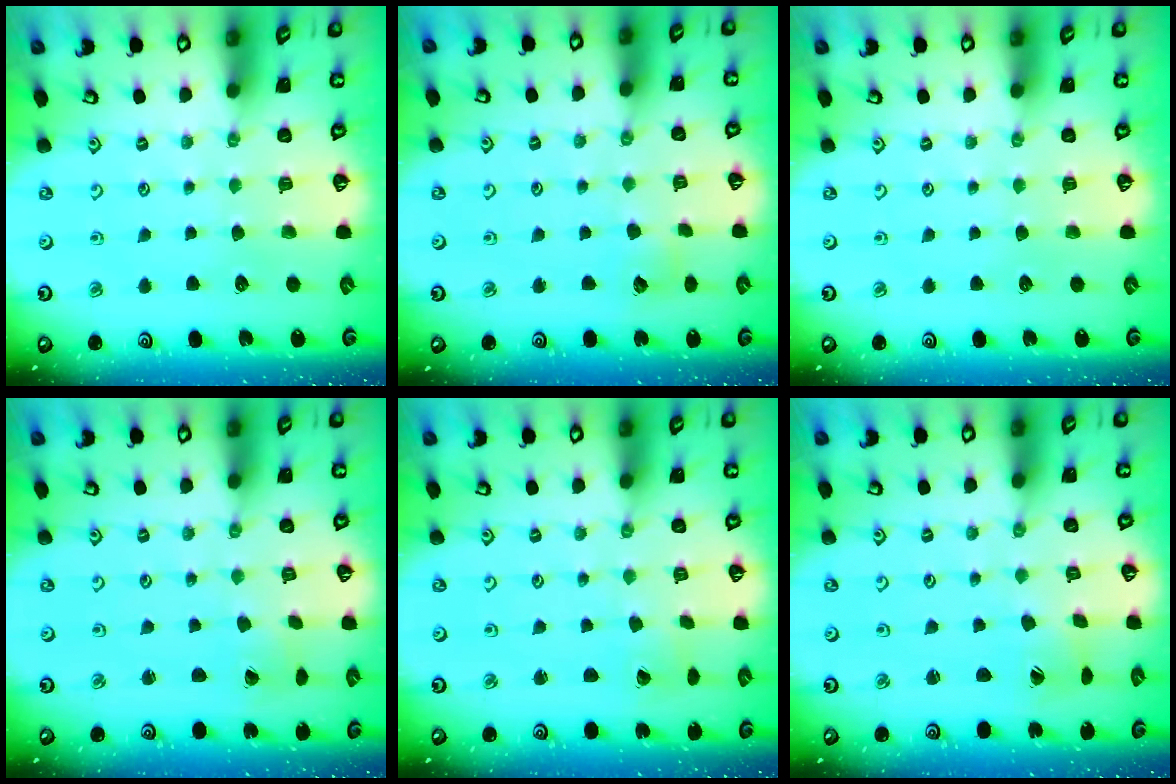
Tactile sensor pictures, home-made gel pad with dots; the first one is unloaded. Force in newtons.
{"total": 3.3, "press": 3.3, "slide": 0.3}
{"total": 0.0}
{"total": 0.8, "press": 0.8, "slide": 0.0}
{"total": 1.9, "press": 1.9, "slide": 0.0}
{"total": 1.9, "press": 1.8, "slide": 0.2}